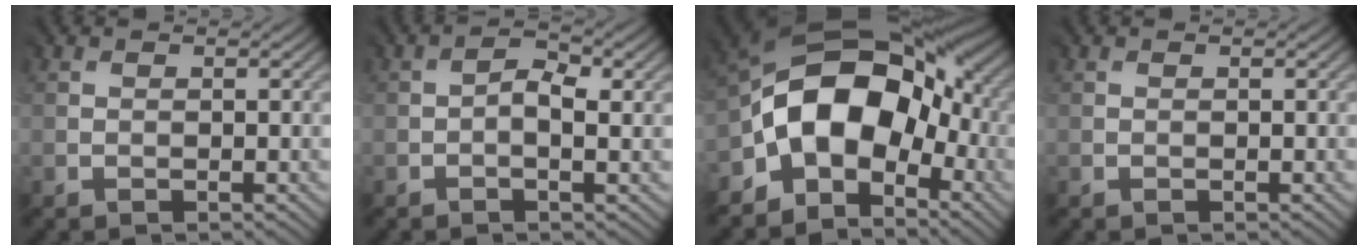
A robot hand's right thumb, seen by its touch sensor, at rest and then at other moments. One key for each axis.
{"total": 2.5, "fx": -0.3, "fy": 1.1, "fz": 2.3, "tx": -0.040, "ty": 0.000, "tz": -0.006}
{"total": 11.5, "fx": -3.3, "fy": 8.0, "fz": 7.6, "tx": -0.118, "ty": 0.007, "tz": -0.069}
{"total": 0.0}